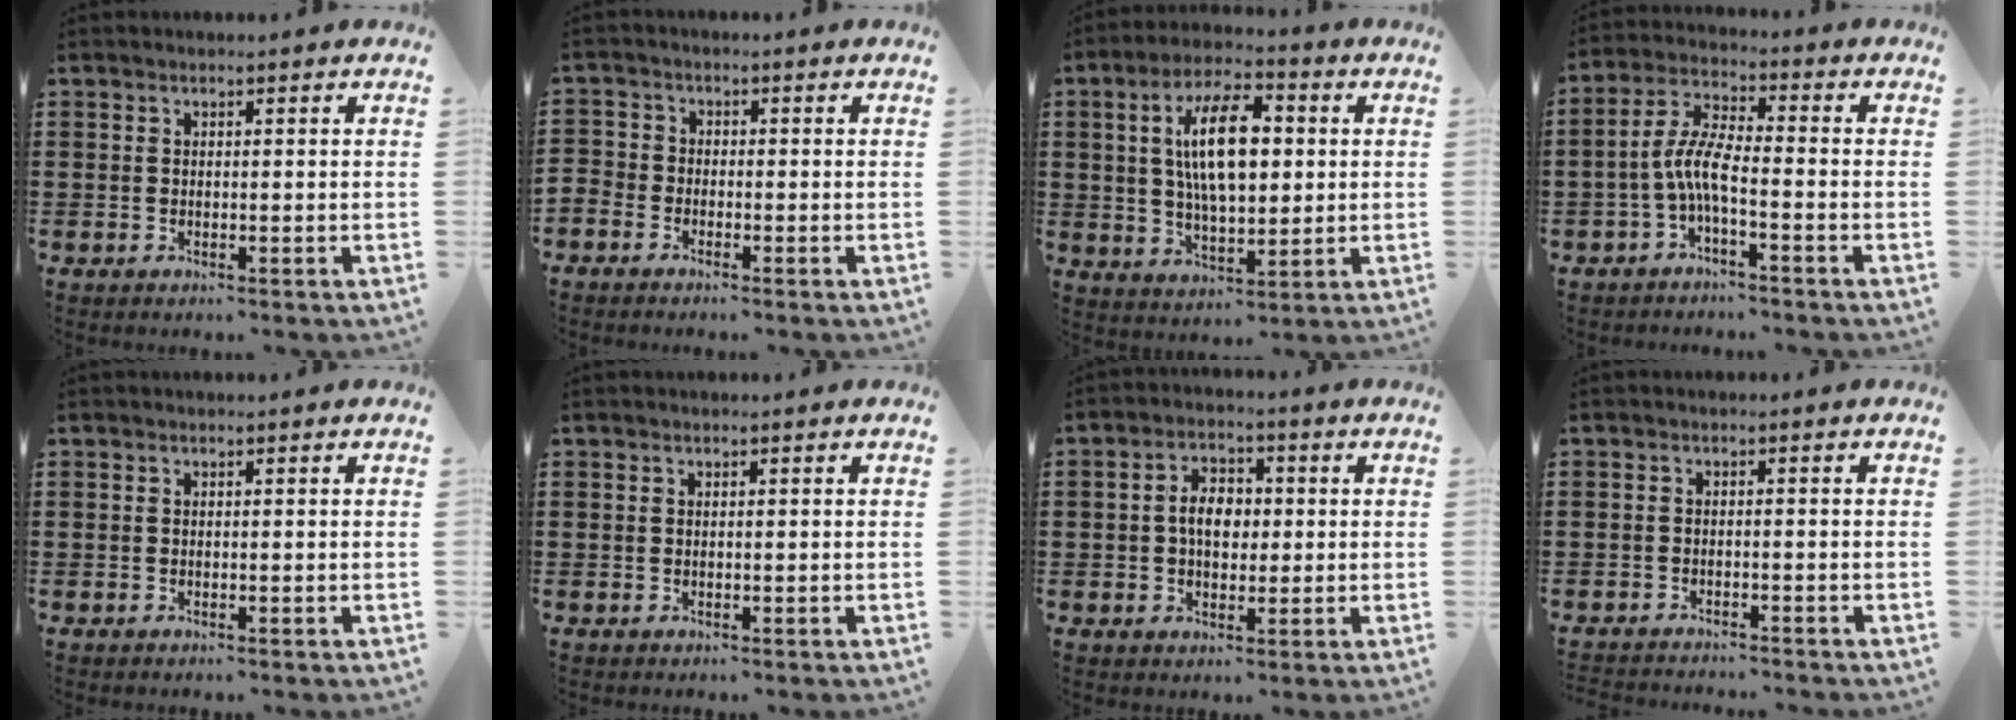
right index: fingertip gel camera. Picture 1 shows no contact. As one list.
[{"total": 1.8, "force": [-1.7, 0.7, -0.1], "torque": [-0.004, 0.002, -0.039]}, {"total": 11.6, "force": [2.0, 4.9, 10.4], "torque": [-0.197, 0.006, 0.026]}, {"total": 6.1, "force": [-2.2, 1.4, 5.5], "torque": [-0.132, -0.008, -0.049]}, {"total": 0.0}, {"total": 0.0}, {"total": 5.0, "force": [0.0, 3.2, 3.7], "torque": [-0.070, 0.011, -0.005]}, {"total": 1.6, "force": [-1.6, -0.1, -0.1], "torque": [-0.001, 0.000, -0.034]}]